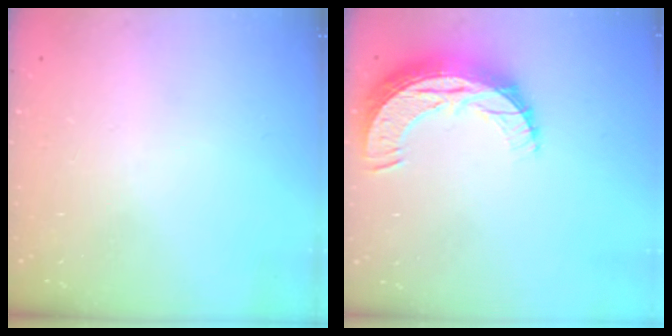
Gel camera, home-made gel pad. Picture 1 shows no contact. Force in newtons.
{"total": 10.9, "press": 10.9, "slide": 0.7}